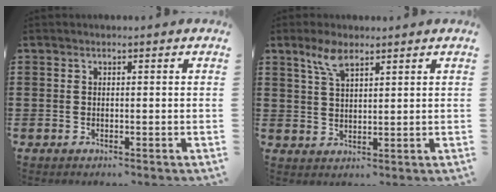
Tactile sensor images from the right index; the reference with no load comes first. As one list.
[{"total": 4.7, "force": [3.1, 1.5, 3.1], "torque": [-0.071, 0.004, 0.056]}]